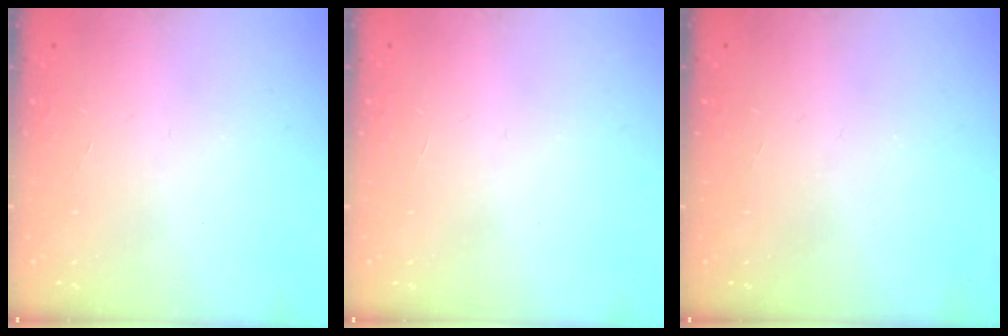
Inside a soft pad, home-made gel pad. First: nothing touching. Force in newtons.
{"total": 0.0}
{"total": 0.0}